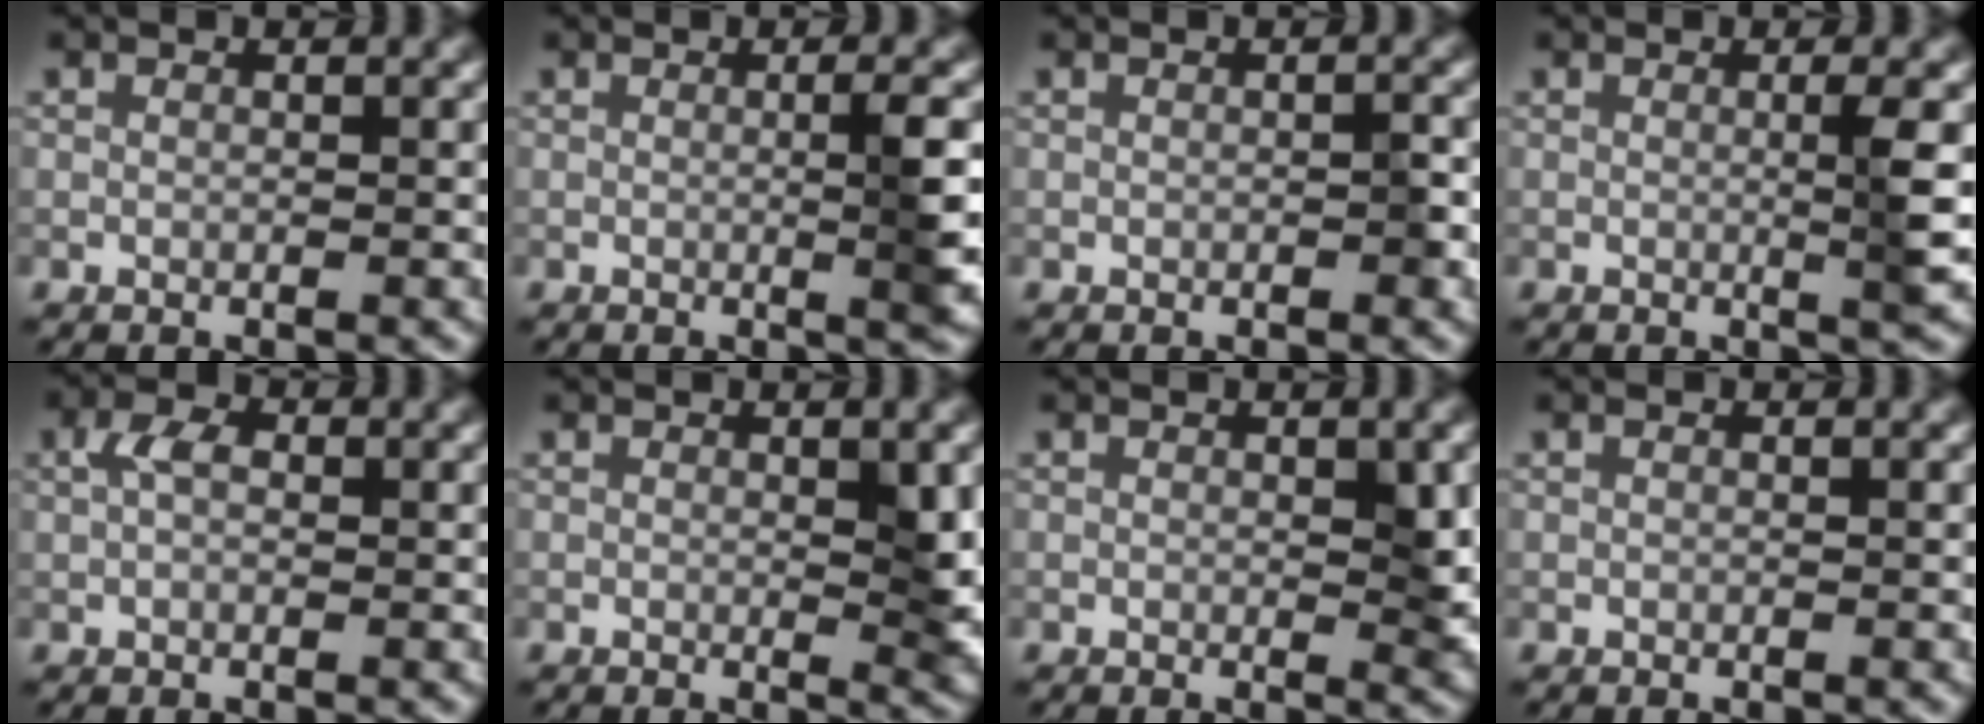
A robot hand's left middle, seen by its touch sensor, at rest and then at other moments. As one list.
[{"total": 3.2, "force": [0.0, 0.5, 3.2], "torque": [-0.039, 0.002, -0.005]}, {"total": 1.0, "force": [-0.4, 0.3, 0.8], "torque": [-0.012, 0.004, -0.004]}, {"total": 2.5, "force": [0.0, 0.2, 2.5], "torque": [-0.041, -0.001, -0.003]}, {"total": 2.4, "force": [0.5, 1.4, 1.8], "torque": [-0.038, 0.006, 0.004]}, {"total": 3.0, "force": [0.3, 0.7, 2.9], "torque": [-0.038, -0.006, 0.005]}, {"total": 2.3, "force": [0.2, 0.7, 2.2], "torque": [-0.025, -0.005, 0.002]}, {"total": 0.0}]